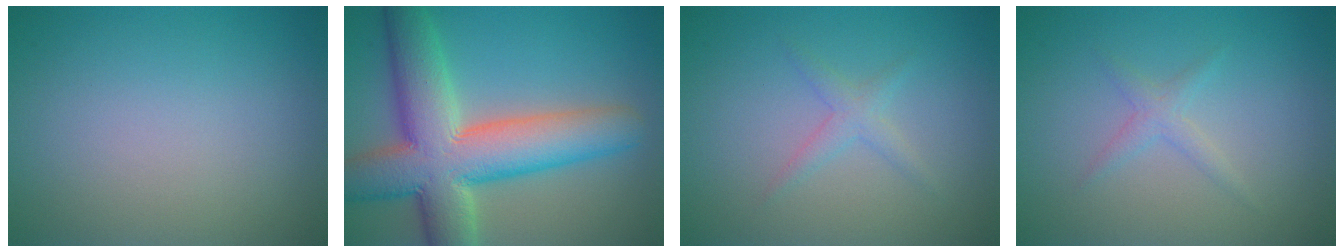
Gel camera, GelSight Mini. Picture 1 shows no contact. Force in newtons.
{"total": 11.5, "press": 11.5, "slide": 0.7}
{"total": 1.4, "press": 1.4, "slide": 0.1}
{"total": 1.3, "press": 1.3, "slide": 0.1}